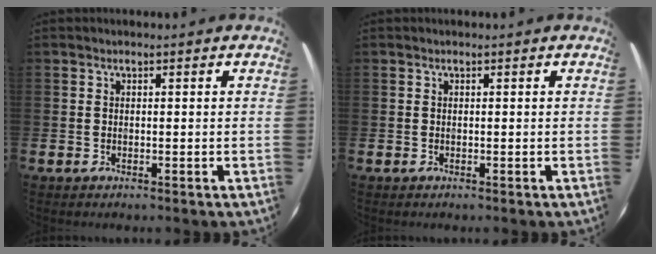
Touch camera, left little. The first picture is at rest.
{"total": 0.0}